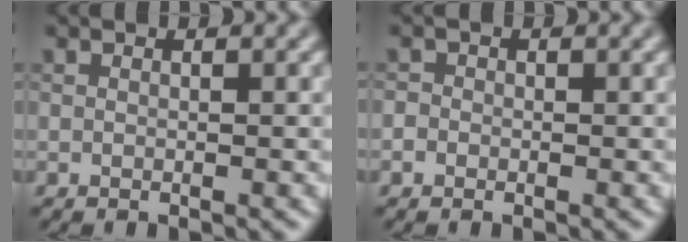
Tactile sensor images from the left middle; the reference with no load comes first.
{"total": 0.8, "force": [-0.3, 0.8, 0.2], "torque": [-0.001, -0.004, -0.007]}